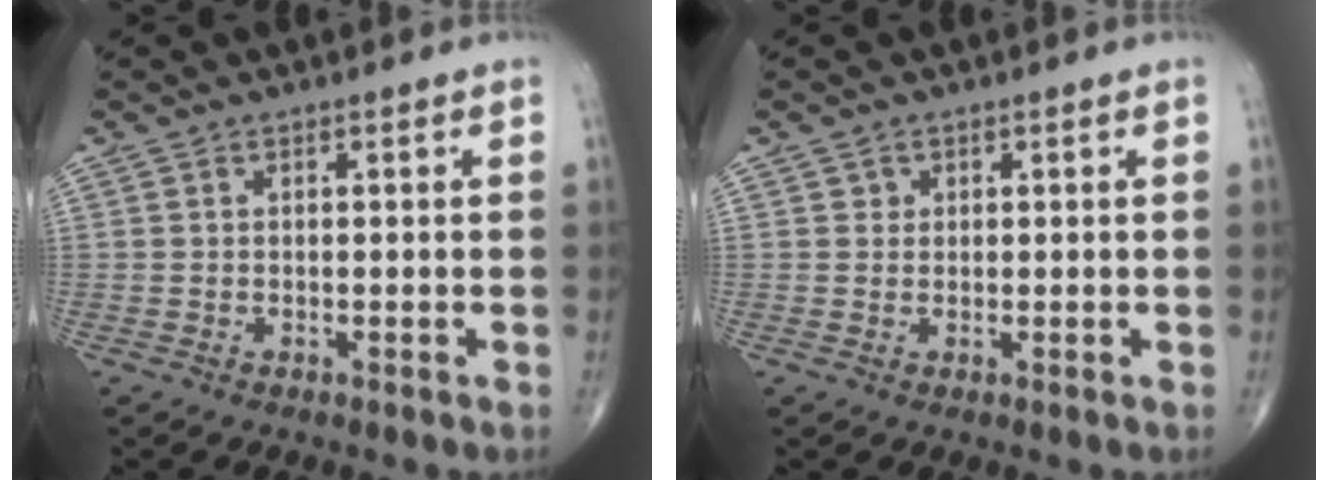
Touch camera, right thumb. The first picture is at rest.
{"total": 1.0, "force": [0.4, 1.0, 0.1], "torque": [0.008, -0.001, 0.004]}